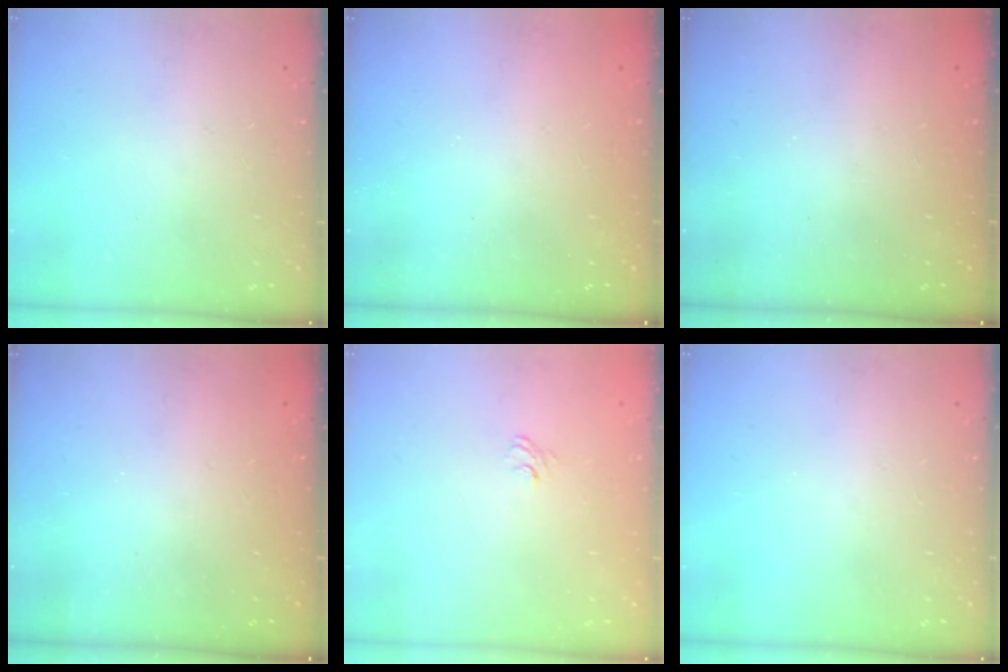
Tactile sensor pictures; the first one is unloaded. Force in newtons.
{"total": 2.5, "press": 2.4, "slide": 0.8}
{"total": 2.3, "press": 2.2, "slide": 0.7}
{"total": 2.5, "press": 2.3, "slide": 0.8}
{"total": 3.9, "press": 3.7, "slide": 1.3}
{"total": 0.0}